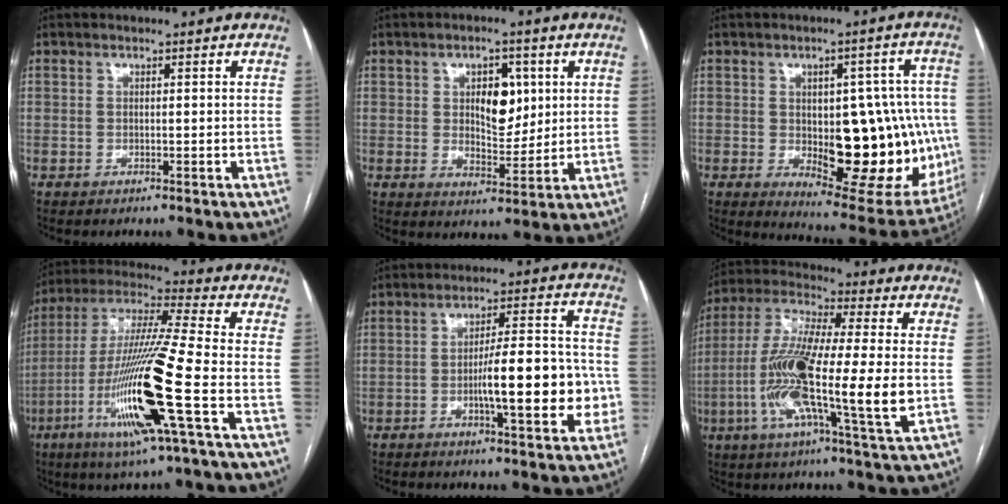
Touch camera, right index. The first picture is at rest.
{"total": 6.8, "force": [1.9, 3.5, 5.6], "torque": [-0.081, 0.005, 0.037]}
{"total": 20.1, "force": [-2.0, 8.3, 18.2], "torque": [-0.197, 0.014, -0.001]}
{"total": 18.8, "force": [-6.3, -0.4, 17.7], "torque": [-0.369, -0.023, -0.126]}
{"total": 13.0, "force": [-2.8, 2.8, 12.4], "torque": [-0.184, 0.018, -0.038]}
{"total": 19.2, "force": [-3.0, 1.3, 18.9], "torque": [-0.369, -0.011, -0.063]}